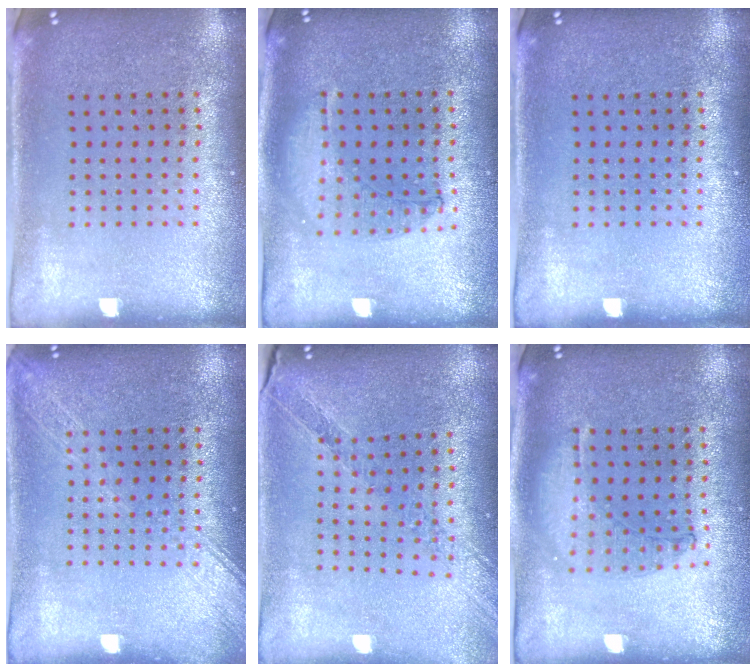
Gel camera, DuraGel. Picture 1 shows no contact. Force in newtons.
{"total": 0.6, "press": 0.6, "slide": 0.2}
{"total": 0.0}
{"total": 1.8, "press": 1.7, "slide": 0.2}
{"total": 1.1, "press": 1.1, "slide": 0.2}
{"total": 0.9, "press": 0.9, "slide": 0.1}